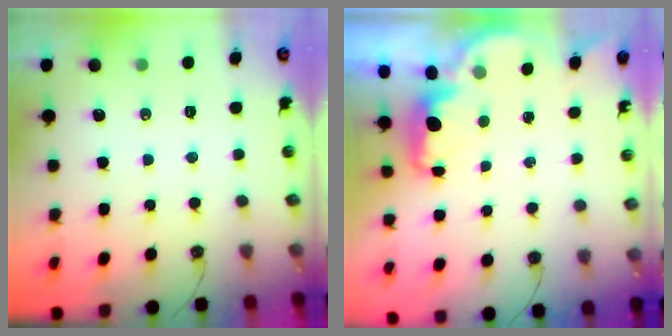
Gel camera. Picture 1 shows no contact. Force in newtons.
{"total": 1.6, "press": 1.5, "slide": 0.5}